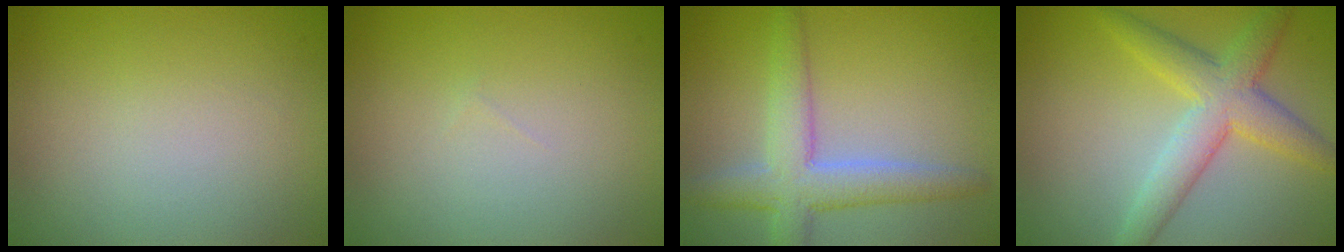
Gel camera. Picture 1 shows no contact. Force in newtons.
{"total": 0.0}
{"total": 5.1, "press": 5.1, "slide": 0.3}
{"total": 5.1, "press": 5.1, "slide": 0.1}